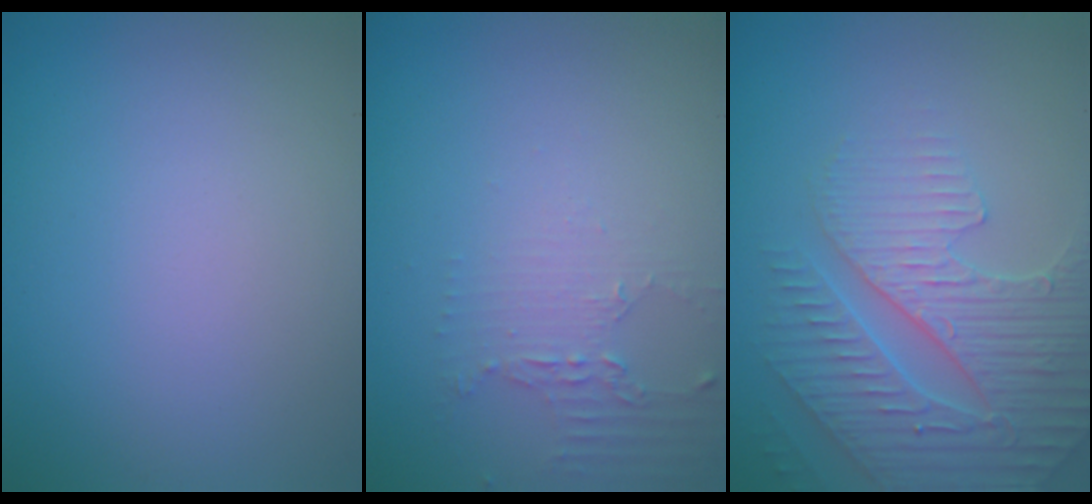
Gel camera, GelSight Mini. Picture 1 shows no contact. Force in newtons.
{"total": 2.1, "press": 1.5, "slide": 1.4}
{"total": 4.7, "press": 4.6, "slide": 1.1}